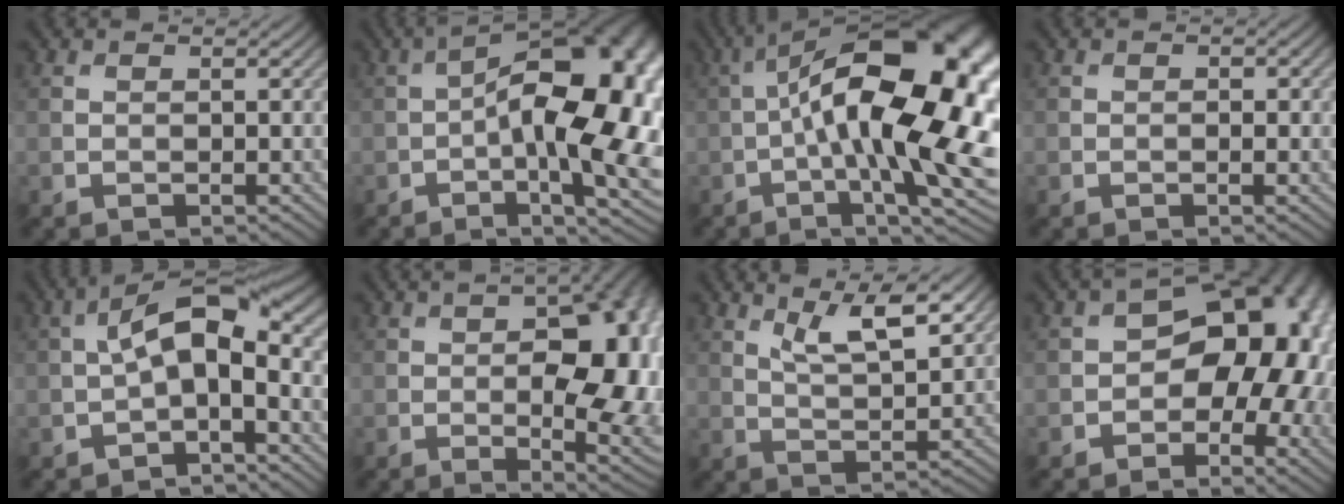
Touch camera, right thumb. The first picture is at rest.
{"total": 19.9, "force": [-1.7, 9.0, 17.7], "torque": [-0.230, -0.006, -0.025]}
{"total": 21.2, "force": [-0.3, 7.8, 19.7], "torque": [-0.279, 0.025, -0.022]}
{"total": 0.7, "force": [-0.2, 0.2, 0.6], "torque": [-0.007, -0.003, 0.002]}
{"total": 7.4, "force": [-0.5, 3.3, 6.7], "torque": [-0.118, 0.012, -0.011]}
{"total": 16.8, "force": [-0.7, 8.5, 14.6], "torque": [-0.148, 0.001, 0.004]}
{"total": 6.9, "force": [3.9, 1.8, 5.4], "torque": [-0.087, -0.009, 0.078]}
{"total": 14.9, "force": [-0.6, 9.9, 11.2], "torque": [-0.101, -0.003, -0.011]}